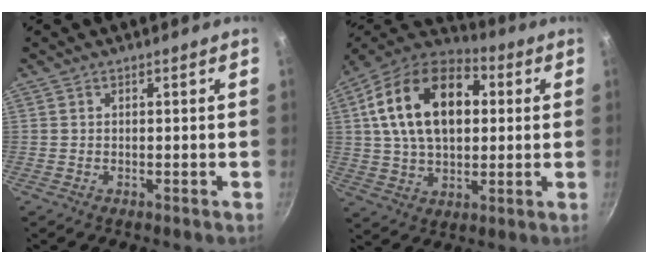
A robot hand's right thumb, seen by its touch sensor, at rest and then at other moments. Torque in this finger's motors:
{"motor_torque": [-0.45, 2.15, 2.19, 0.58, 0.52]}